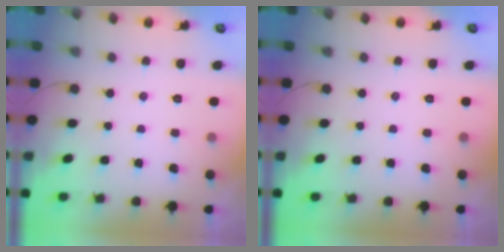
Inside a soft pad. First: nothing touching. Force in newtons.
{"total": 0.0}